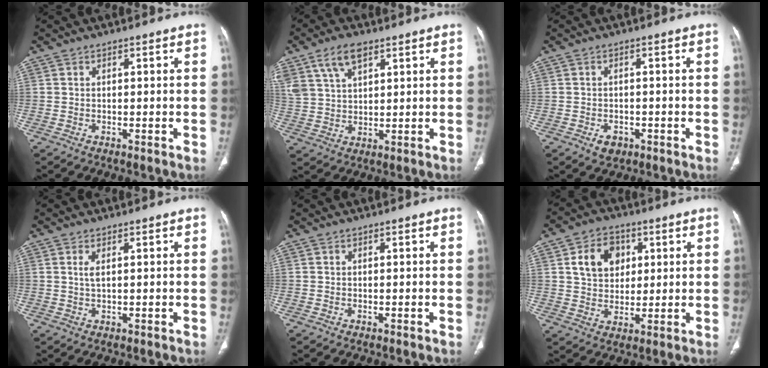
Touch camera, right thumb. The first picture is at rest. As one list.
[{"total": 8.8, "force": [5.1, 4.6, 5.5], "torque": [-0.102, -0.009, 0.106]}, {"total": 2.8, "force": [-1.3, 2.0, 1.3], "torque": [-0.013, 0.005, -0.013]}, {"total": 1.7, "force": [0.6, 0.5, 1.5], "torque": [-0.039, 0.001, 0.017]}, {"total": 0.0}, {"total": 9.5, "force": [3.0, 7.4, 5.2], "torque": [-0.053, -0.006, 0.053]}]